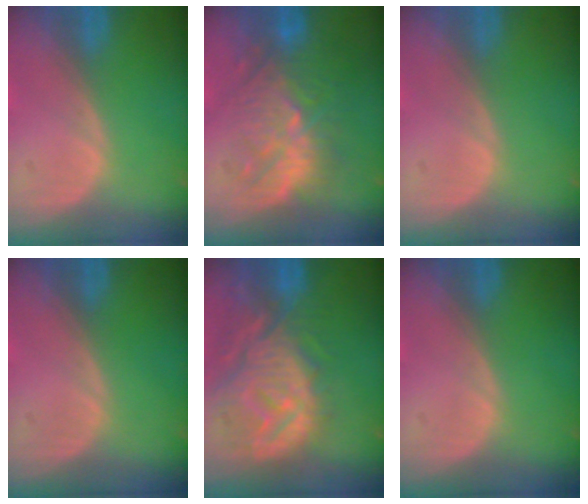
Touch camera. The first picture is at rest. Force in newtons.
{"total": 9.3, "press": 9.1, "slide": 1.8}
{"total": 0.0}
{"total": 0.0}
{"total": 12.4, "press": 11.1, "slide": 5.5}
{"total": 0.0}